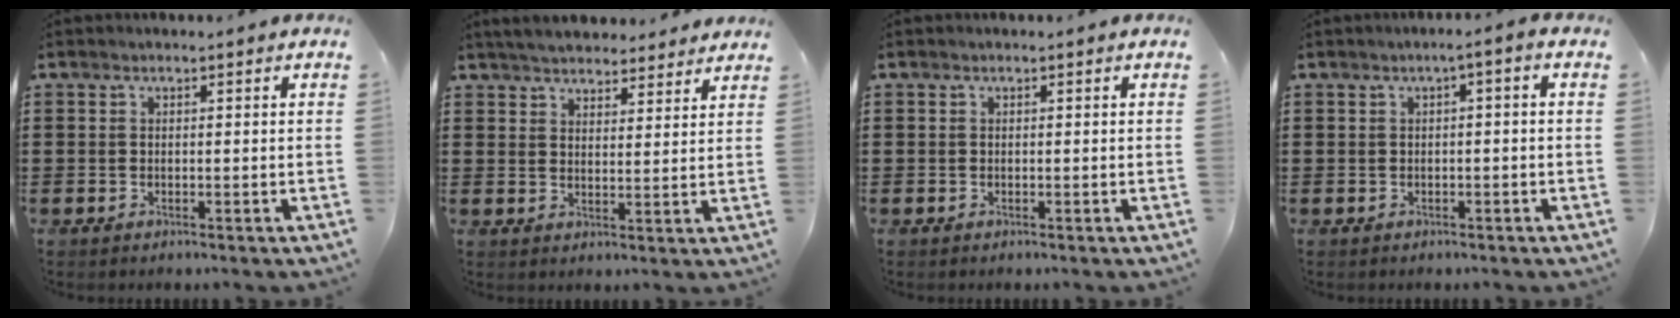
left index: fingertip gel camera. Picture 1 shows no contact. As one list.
[{"total": 4.5, "force": [4.4, 0.6, 0.6], "torque": [-0.026, -0.013, 0.081]}, {"total": 0.0}, {"total": 1.5, "force": [-0.6, 0.1, 1.3], "torque": [-0.023, 0.000, -0.013]}]